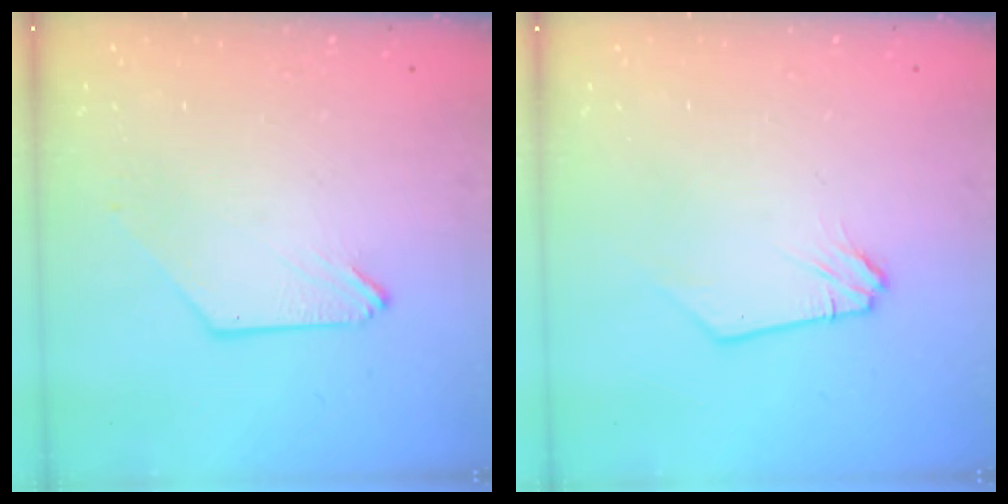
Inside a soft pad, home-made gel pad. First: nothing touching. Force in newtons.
{"total": 0.0}